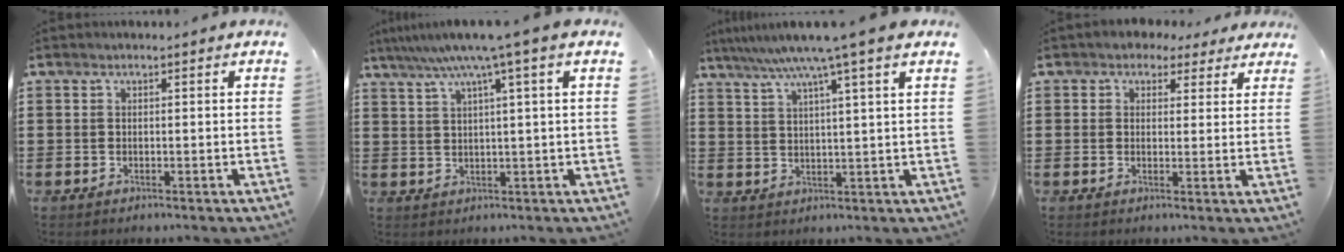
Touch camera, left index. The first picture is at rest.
{"total": 6.1, "force": [3.4, -1.0, 5.0], "torque": [-0.104, -0.013, 0.053]}
{"total": 7.4, "force": [5.3, -1.1, 5.1], "torque": [-0.114, -0.019, 0.086]}
{"total": 2.6, "force": [1.9, 1.8, 0.6], "torque": [-0.016, 0.004, 0.032]}